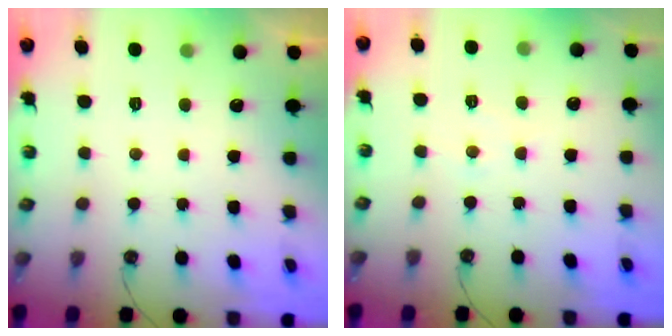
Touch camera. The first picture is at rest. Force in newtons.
{"total": 4.8, "press": 4.7, "slide": 0.7}